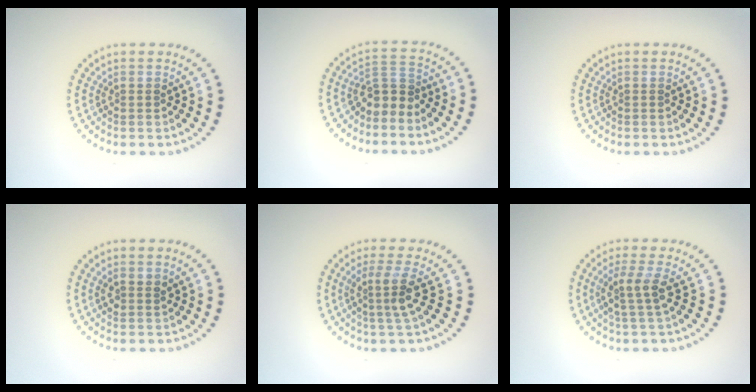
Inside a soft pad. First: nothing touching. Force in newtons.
{"total": 2.6, "press": 2.0, "slide": 1.8}
{"total": 0.0}
{"total": 1.2, "press": 1.1, "slide": 0.5}
{"total": 2.7, "press": 2.0, "slide": 1.8}
{"total": 2.5, "press": 1.9, "slide": 1.6}